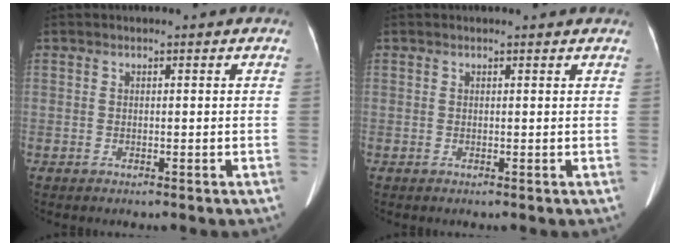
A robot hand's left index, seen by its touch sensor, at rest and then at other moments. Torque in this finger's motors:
{"motor_torque": [-0.13, 0.12, -0.02, -0.01]}